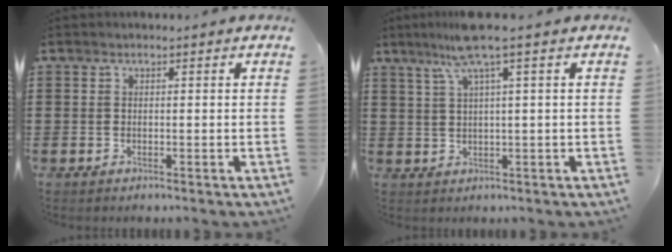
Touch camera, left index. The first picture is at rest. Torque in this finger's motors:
{"motor_torque": [1.09, -1.05, 0.60, 0.18]}